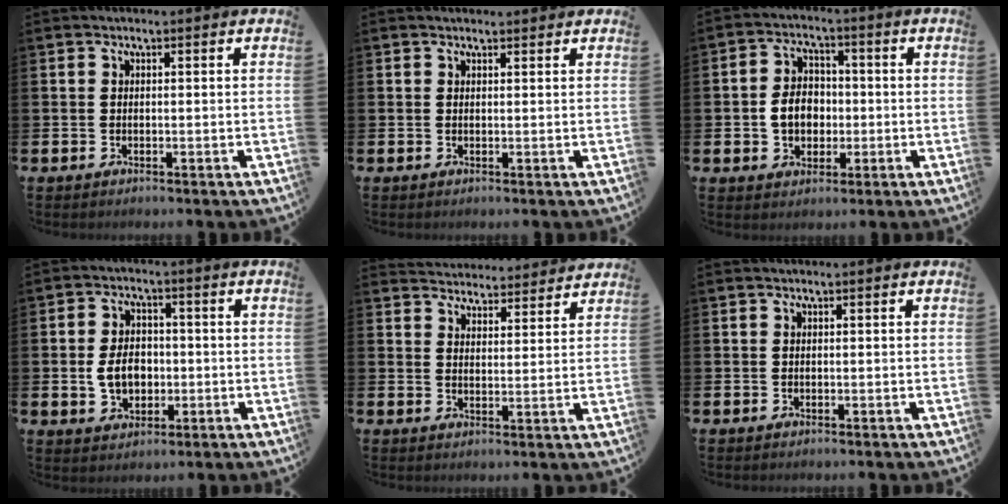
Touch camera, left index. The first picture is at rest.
{"total": 0.9, "force": [0.8, 0.2, 0.1], "torque": [0.007, -0.002, 0.012]}
{"total": 5.5, "force": [-0.5, 4.4, 3.2], "torque": [-0.048, 0.006, -0.018]}
{"total": 5.4, "force": [-0.6, 4.0, 3.6], "torque": [-0.059, 0.007, -0.015]}
{"total": 4.4, "force": [4.4, 0.7, -0.3], "torque": [-0.007, -0.034, 0.078]}
{"total": 0.0}